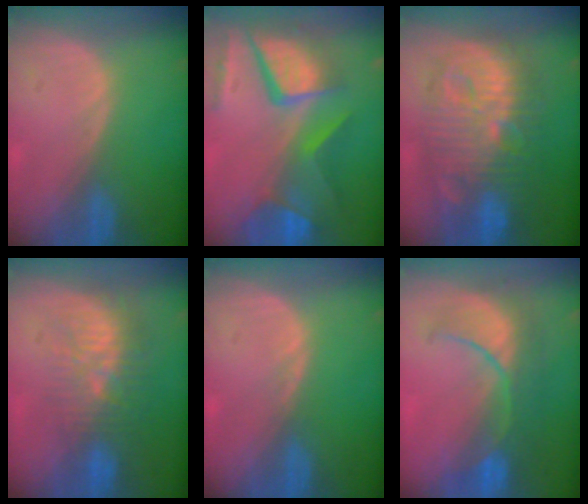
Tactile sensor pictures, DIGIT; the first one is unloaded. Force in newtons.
{"total": 12.1, "press": 9.9, "slide": 7.0}
{"total": 13.8, "press": 13.7, "slide": 1.3}
{"total": 9.6, "press": 8.9, "slide": 3.6}
{"total": 0.5, "press": 0.5, "slide": 0.2}
{"total": 8.6, "press": 8.5, "slide": 1.4}